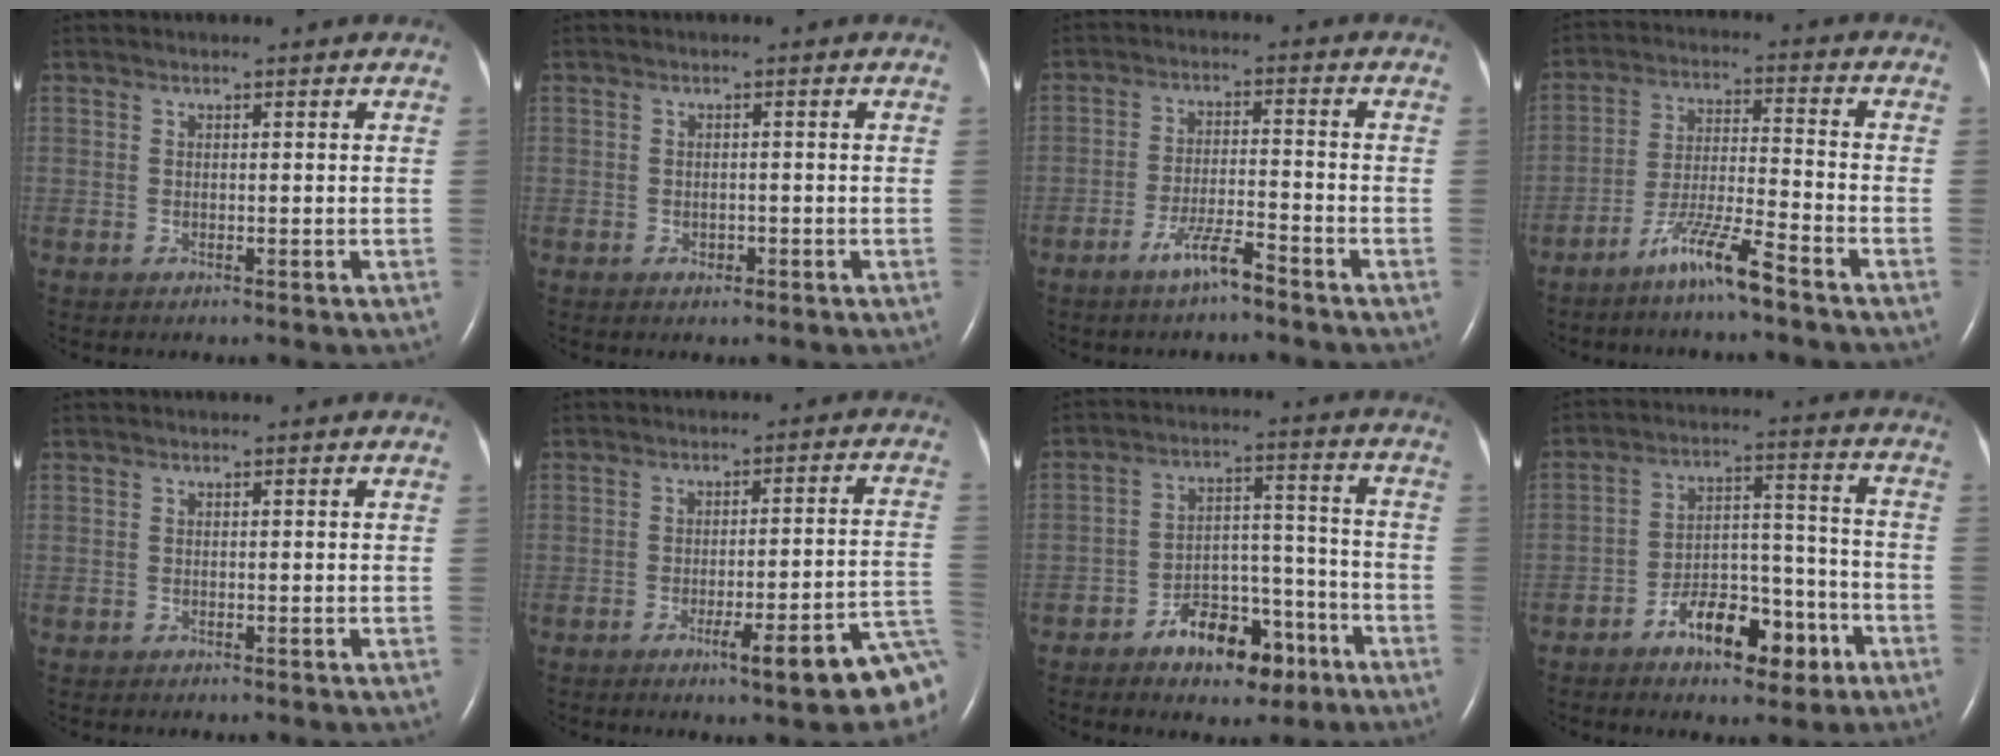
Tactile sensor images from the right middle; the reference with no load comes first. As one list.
[{"total": 1.1, "force": [-0.6, 0.7, 0.6], "torque": [-0.011, 0.001, -0.006]}, {"total": 5.0, "force": [-3.9, 0.3, 3.2], "torque": [-0.067, -0.006, -0.074]}, {"total": 8.0, "force": [-6.1, -0.3, 5.3], "torque": [-0.104, -0.017, -0.119]}, {"total": 0.0}, {"total": 10.1, "force": [-6.3, 0.5, 7.9], "torque": [-0.072, 0.010, -0.079]}, {"total": 10.2, "force": [-6.3, 5.0, 6.2], "torque": [-0.095, 0.026, -0.096]}, {"total": 11.0, "force": [-6.3, 4.7, 7.7], "torque": [-0.125, 0.027, -0.094]}]